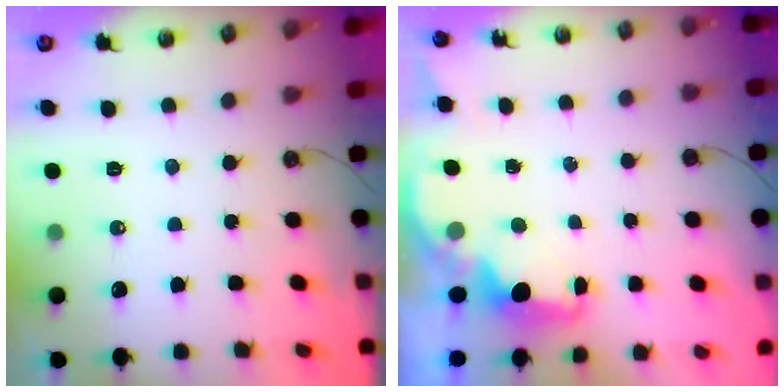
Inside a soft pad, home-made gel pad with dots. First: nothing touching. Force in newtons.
{"total": 2.3, "press": 2.2, "slide": 0.7}